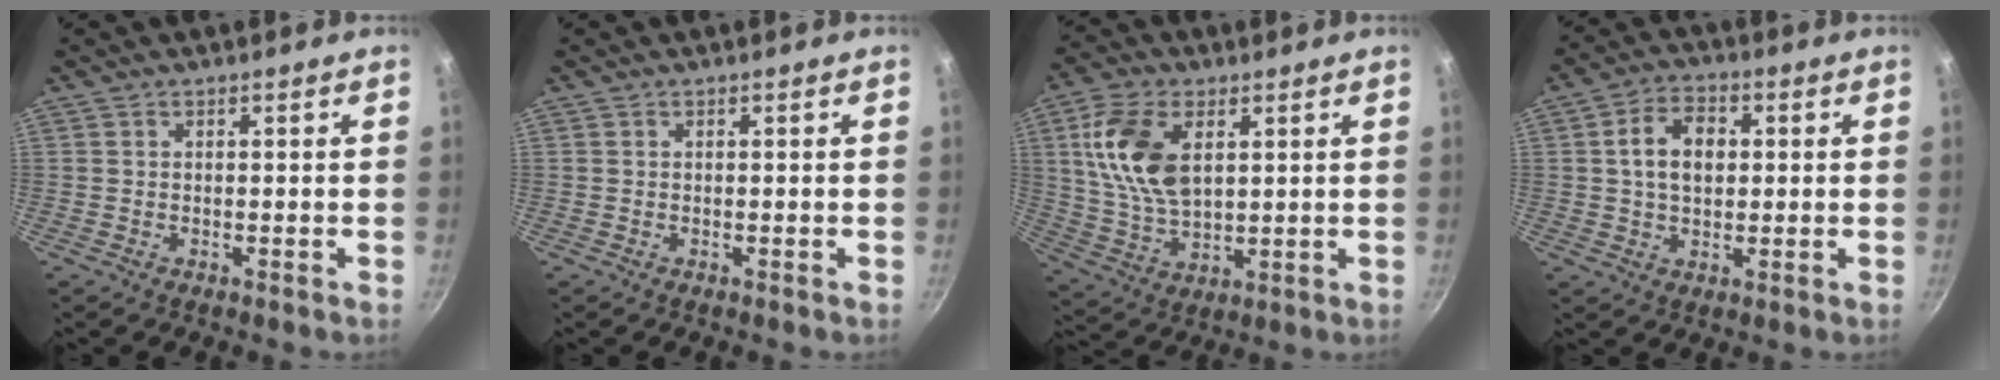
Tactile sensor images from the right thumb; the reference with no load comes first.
{"total": 0.0}
{"total": 13.9, "force": [4.0, 8.1, 10.7], "torque": [-0.195, -0.014, 0.083]}
{"total": 8.4, "force": [1.2, 5.8, 6.0], "torque": [-0.086, 0.011, 0.014]}